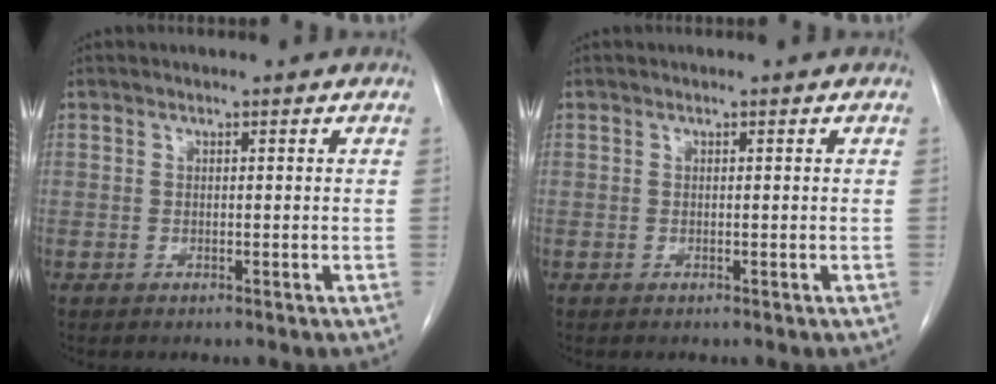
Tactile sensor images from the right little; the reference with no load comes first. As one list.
[{"total": 0.0}]